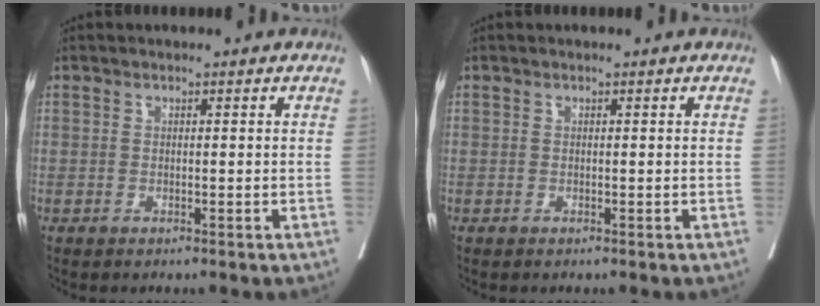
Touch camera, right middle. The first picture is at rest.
{"total": 0.0}